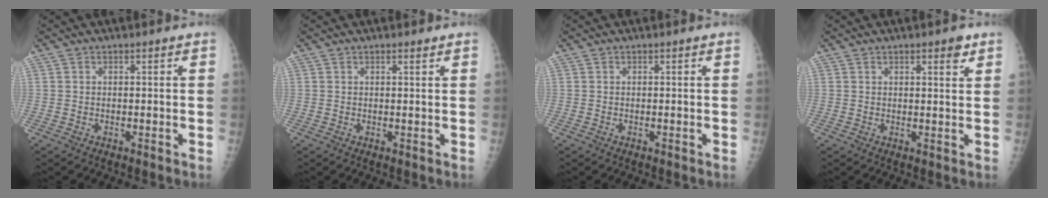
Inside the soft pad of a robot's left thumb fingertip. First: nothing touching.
{"total": 0.7, "force": [0.6, 0.1, 0.4], "torque": [-0.008, -0.004, 0.010]}
{"total": 0.0}
{"total": 2.9, "force": [1.7, 0.9, 2.1], "torque": [-0.021, -0.009, 0.021]}